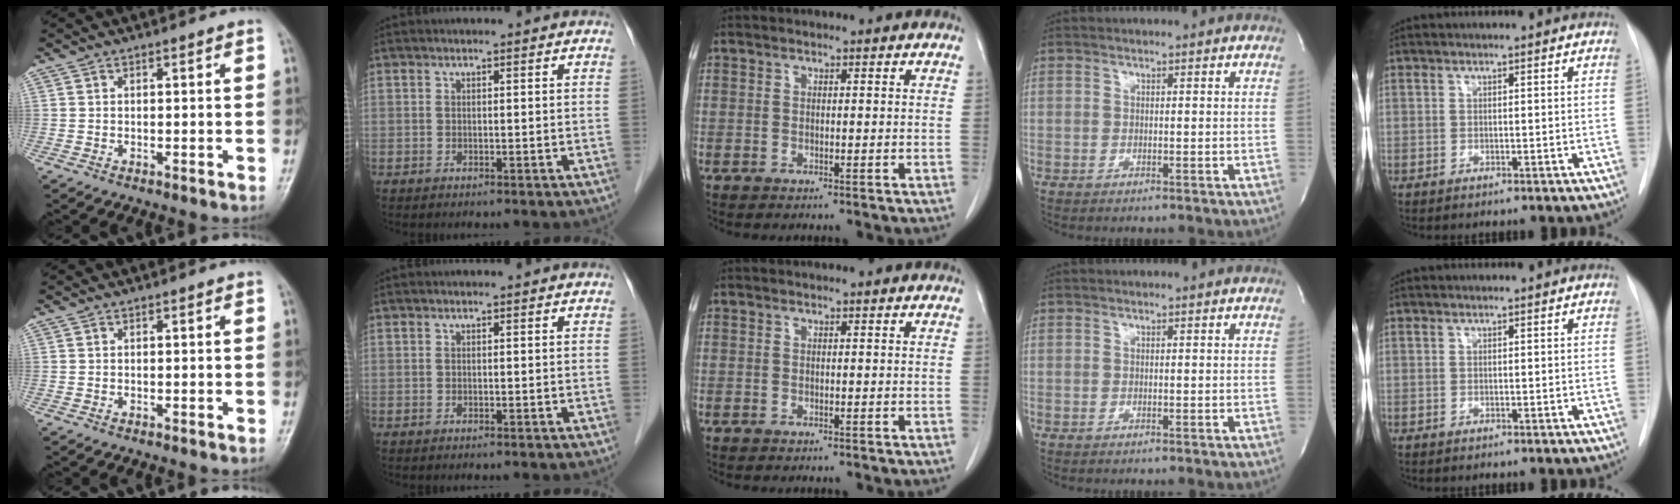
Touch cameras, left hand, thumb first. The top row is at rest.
{}